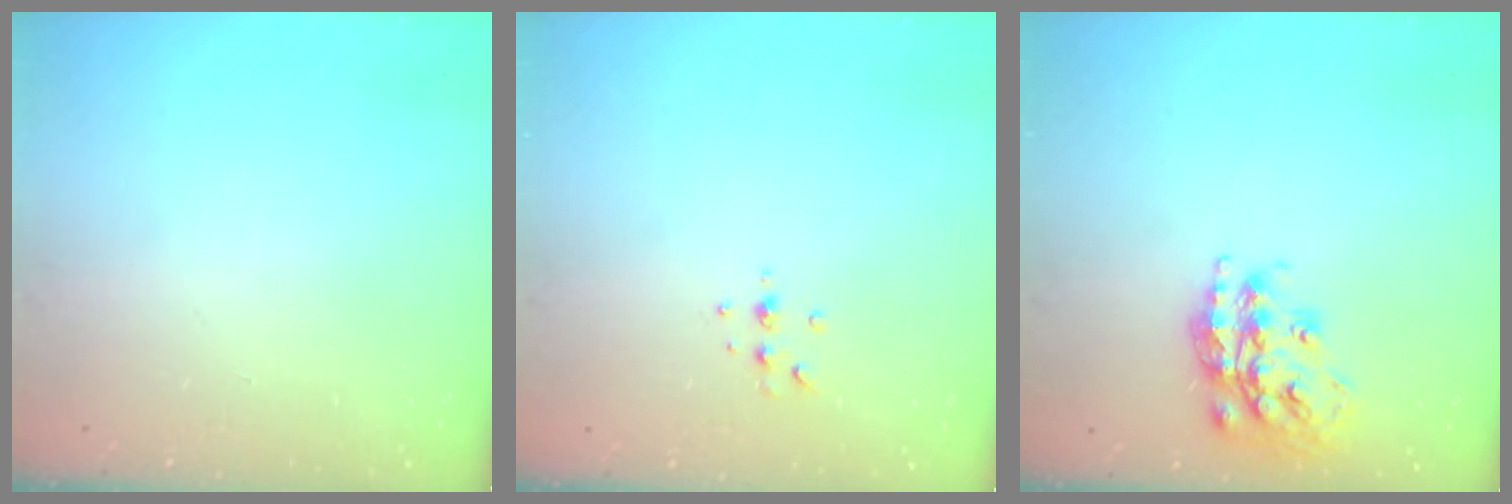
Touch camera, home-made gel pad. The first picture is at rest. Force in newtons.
{"total": 4.1, "press": 3.7, "slide": 1.7}
{"total": 18.0, "press": 17.9, "slide": 1.2}